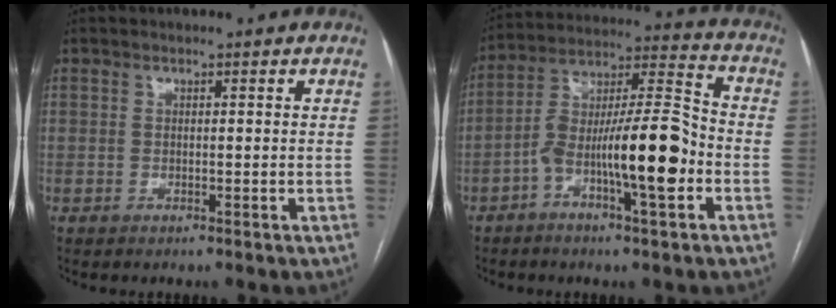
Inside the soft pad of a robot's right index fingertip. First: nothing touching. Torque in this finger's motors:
{"motor_torque": [1.71, -0.43, 0.73, 0.21]}